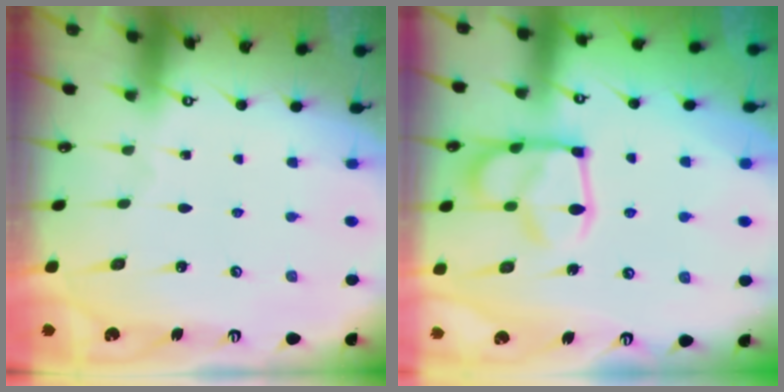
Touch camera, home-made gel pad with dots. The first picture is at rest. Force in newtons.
{"total": 9.2, "press": 9.0, "slide": 1.7}